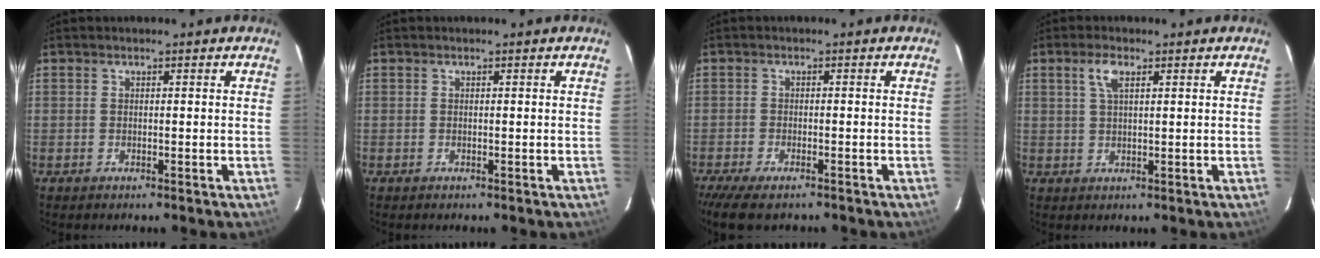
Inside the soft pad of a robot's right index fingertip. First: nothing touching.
{"total": 0.0}
{"total": 7.8, "force": [-6.3, 2.0, 4.1], "torque": [-0.103, -0.032, -0.111]}
{"total": 3.3, "force": [1.5, 1.2, 2.7], "torque": [-0.053, 0.006, 0.030]}